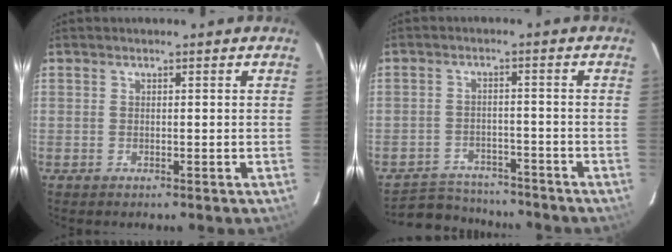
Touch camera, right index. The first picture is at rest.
{"total": 11.3, "force": [-10.2, 4.0, 2.5], "torque": [-0.070, 0.014, -0.145]}